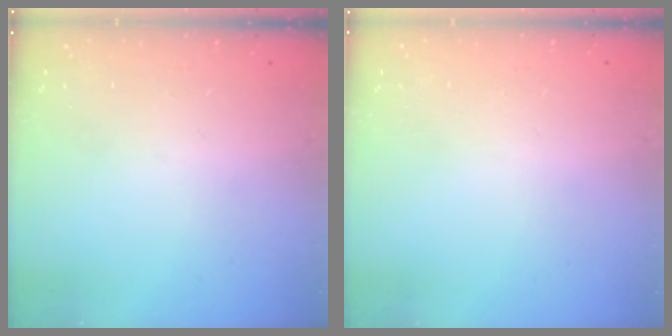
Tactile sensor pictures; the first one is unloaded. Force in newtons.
{"total": 2.6, "press": 2.6, "slide": 0.2}